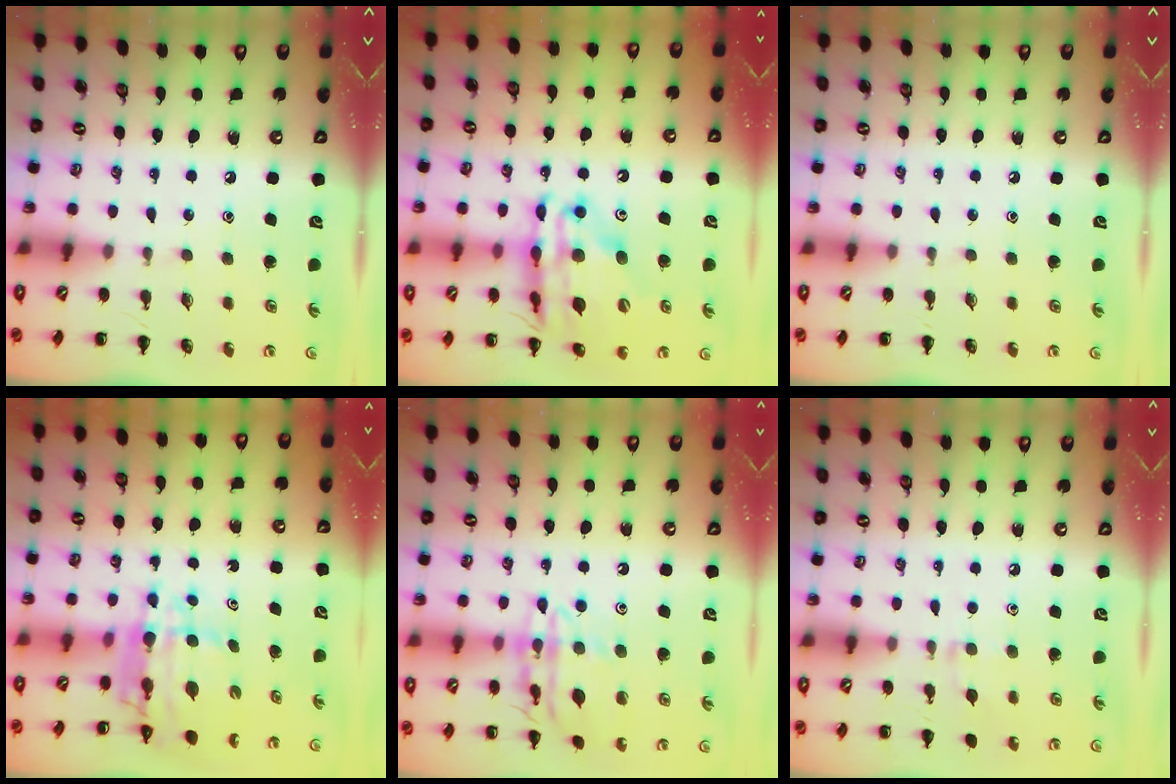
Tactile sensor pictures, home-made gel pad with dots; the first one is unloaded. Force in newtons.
{"total": 21.2, "press": 20.7, "slide": 4.6}
{"total": 0.0}
{"total": 9.0, "press": 8.5, "slide": 3.2}
{"total": 14.2, "press": 14.1, "slide": 1.2}
{"total": 7.4, "press": 6.9, "slide": 2.5}